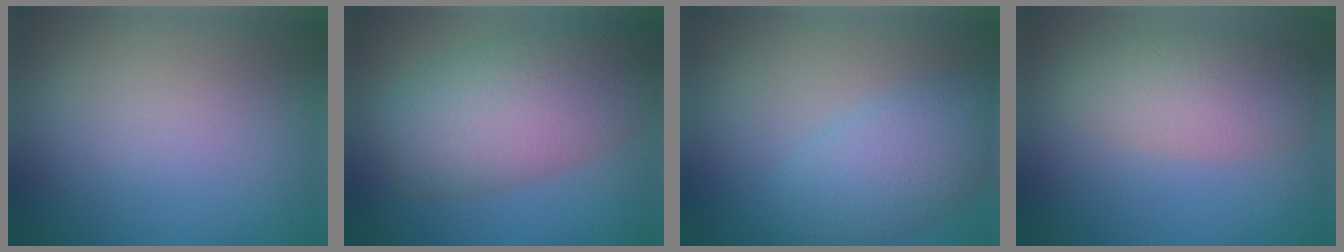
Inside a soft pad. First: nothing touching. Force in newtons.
{"total": 8.5, "press": 8.5, "slide": 0.5}
{"total": 4.8, "press": 4.8, "slide": 0.3}
{"total": 4.5, "press": 4.5, "slide": 0.2}